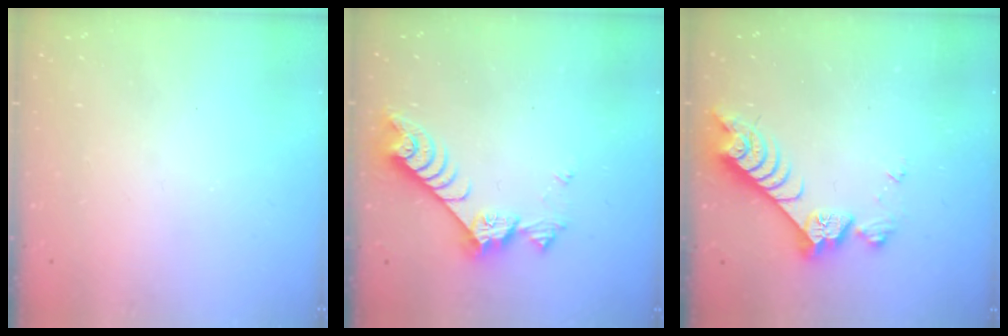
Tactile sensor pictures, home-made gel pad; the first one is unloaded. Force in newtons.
{"total": 7.9, "press": 7.9, "slide": 0.6}
{"total": 7.3, "press": 7.2, "slide": 1.2}